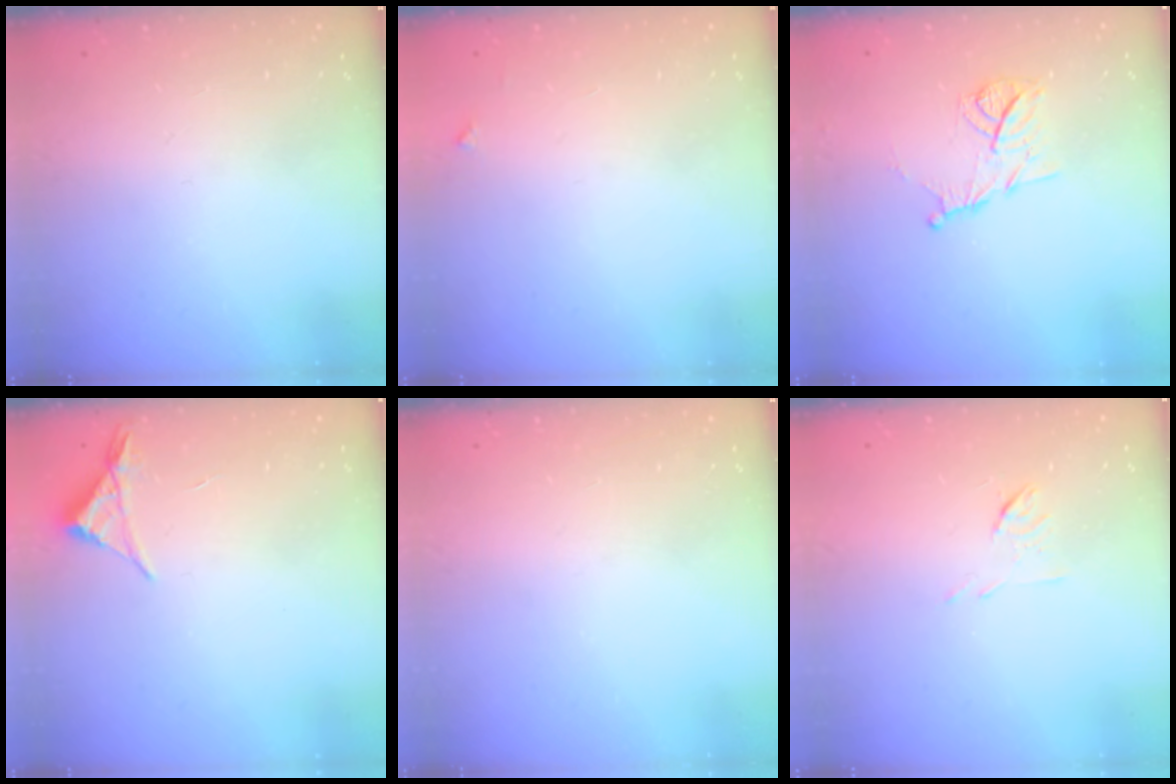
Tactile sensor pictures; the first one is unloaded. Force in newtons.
{"total": 3.3, "press": 3.3, "slide": 0.4}
{"total": 10.0, "press": 10.0, "slide": 1.0}
{"total": 3.5, "press": 3.5, "slide": 0.6}
{"total": 0.0}
{"total": 5.3, "press": 5.2, "slide": 1.0}